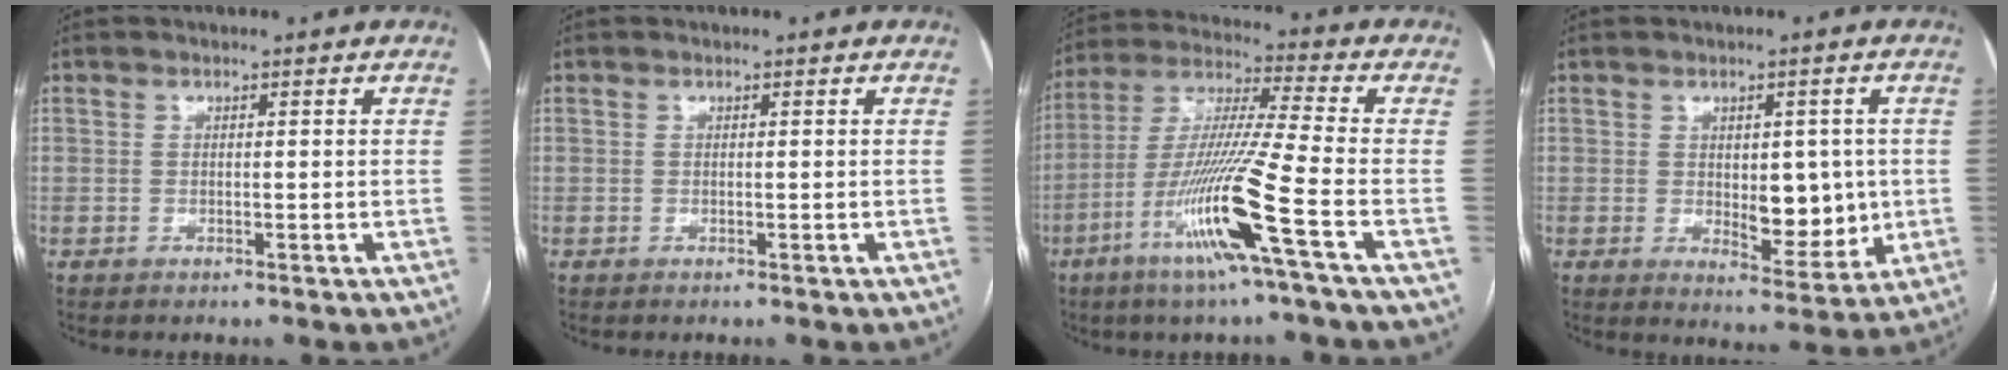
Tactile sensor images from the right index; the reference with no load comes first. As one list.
[{"total": 0.0}, {"total": 15.6, "force": [-6.6, -1.6, 14.0], "torque": [-0.283, -0.019, -0.126]}, {"total": 7.9, "force": [0.0, 3.9, 6.8], "torque": [-0.081, 0.001, 0.015]}]